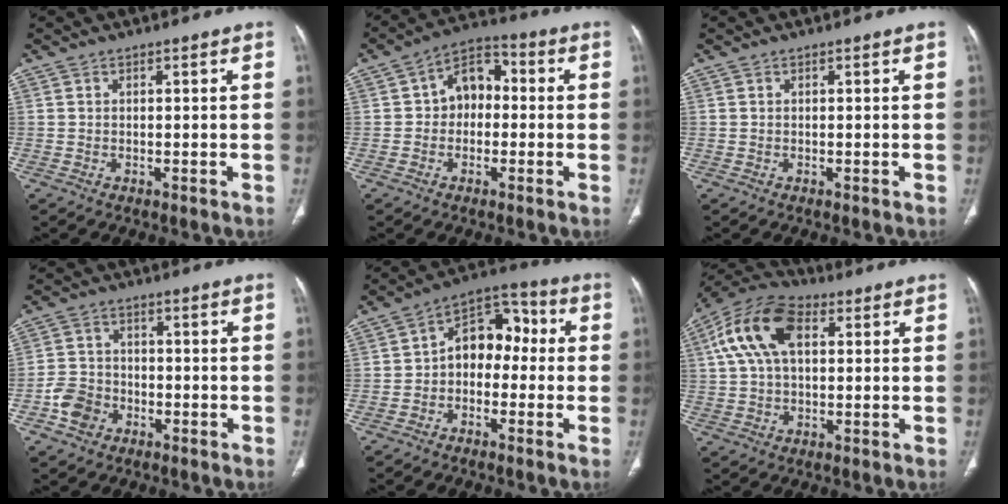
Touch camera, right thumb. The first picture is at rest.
{"total": 8.2, "force": [0.1, 6.1, 5.5], "torque": [-0.053, 0.031, -0.015]}
{"total": 0.0}
{"total": 6.0, "force": [-2.7, 4.8, 2.4], "torque": [-0.033, 0.022, -0.049]}
{"total": 10.5, "force": [-0.4, 7.4, 7.4], "torque": [-0.073, 0.045, -0.027]}
{"total": 14.1, "force": [3.9, 8.3, 10.8], "torque": [-0.210, 0.026, 0.065]}